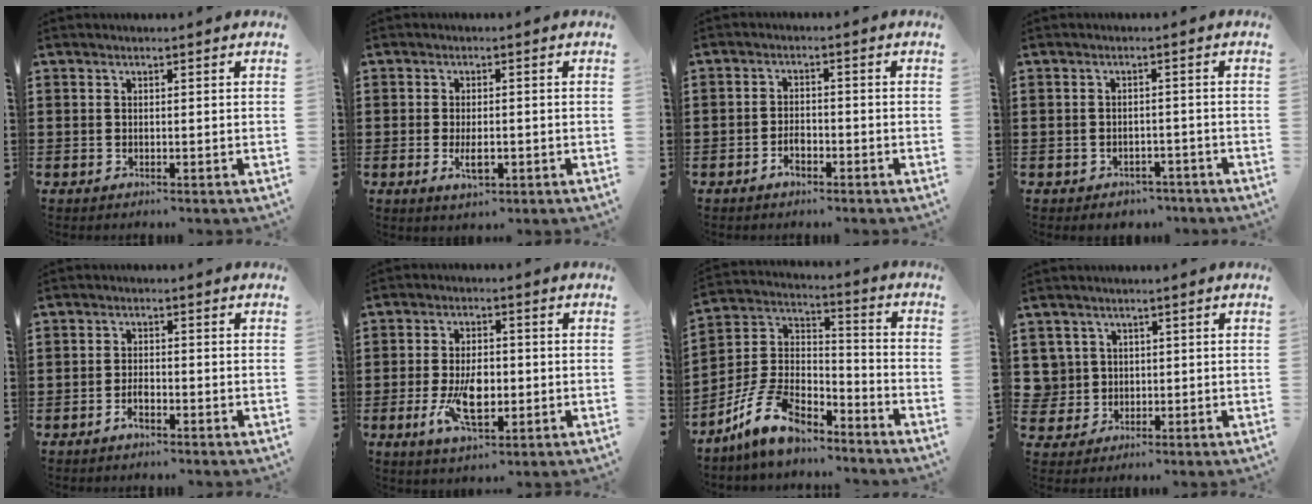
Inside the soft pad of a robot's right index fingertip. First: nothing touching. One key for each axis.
{"total": 3.4, "fx": -0.9, "fy": 1.4, "fz": 3.0, "tx": -0.061, "ty": -0.001, "tz": -0.018}
{"total": 2.3, "fx": -1.6, "fy": 1.1, "fz": 1.3, "tx": -0.027, "ty": -0.002, "tz": -0.030}
{"total": 1.3, "fx": -1.0, "fy": 0.7, "fz": -0.2, "tx": -0.003, "ty": 0.002, "tz": -0.024}
{"total": 2.2, "fx": -1.4, "fy": 0.8, "fz": 1.5, "tx": -0.031, "ty": -0.002, "tz": -0.026}
{"total": 8.2, "fx": -1.6, "fy": 4.1, "fz": 6.9, "tx": -0.143, "ty": -0.006, "tz": -0.033}
{"total": 12.3, "fx": -9.7, "fy": 4.3, "fz": 6.2, "tx": -0.149, "ty": 0.029, "tz": -0.193}
{"total": 3.3, "fx": 0.6, "fy": 3.3, "fz": 0.2, "tx": -0.030, "ty": 0.005, "tz": 0.009}